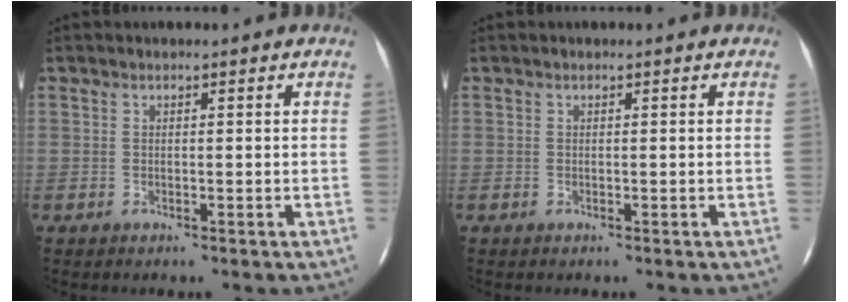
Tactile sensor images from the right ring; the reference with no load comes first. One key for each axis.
{"total": 0.0}